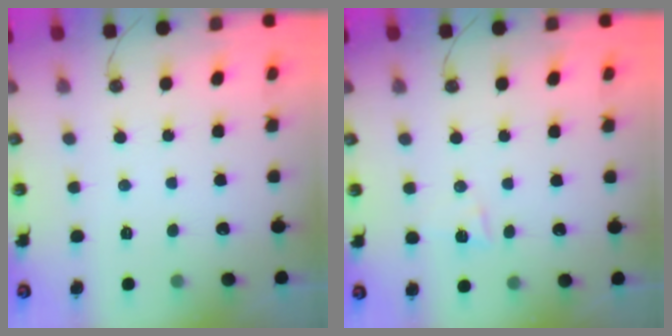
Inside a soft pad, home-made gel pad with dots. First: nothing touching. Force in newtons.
{"total": 5.9, "press": 5.8, "slide": 1.2}